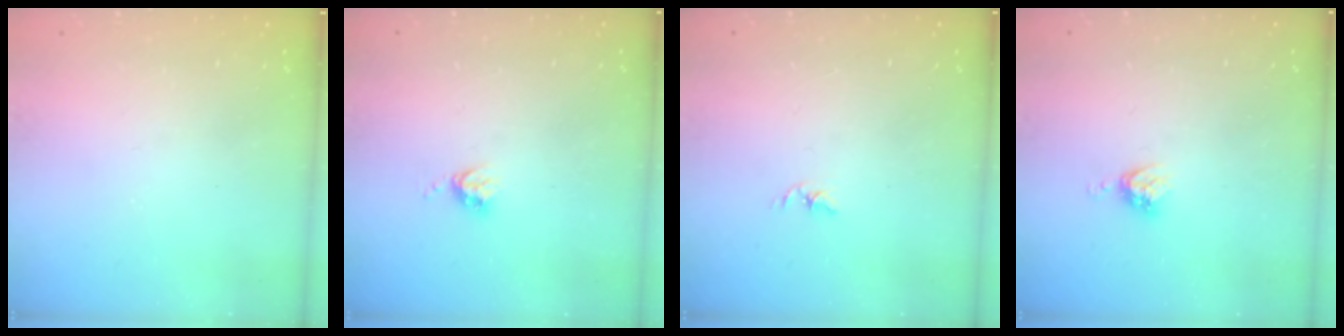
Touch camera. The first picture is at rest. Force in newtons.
{"total": 3.5, "press": 3.4, "slide": 0.5}
{"total": 1.8, "press": 1.7, "slide": 0.3}
{"total": 4.0, "press": 4.0, "slide": 0.5}